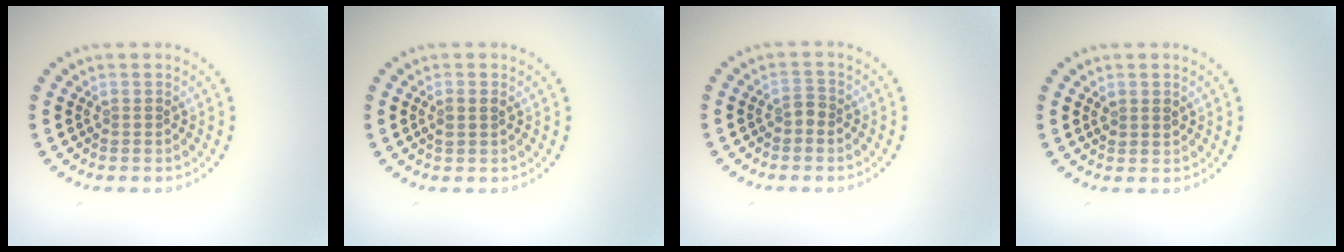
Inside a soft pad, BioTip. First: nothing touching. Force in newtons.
{"total": 1.1, "press": 1.1, "slide": 0.2}
{"total": 0.8, "press": 0.8, "slide": 0.3}
{"total": 1.1, "press": 1.0, "slide": 0.4}